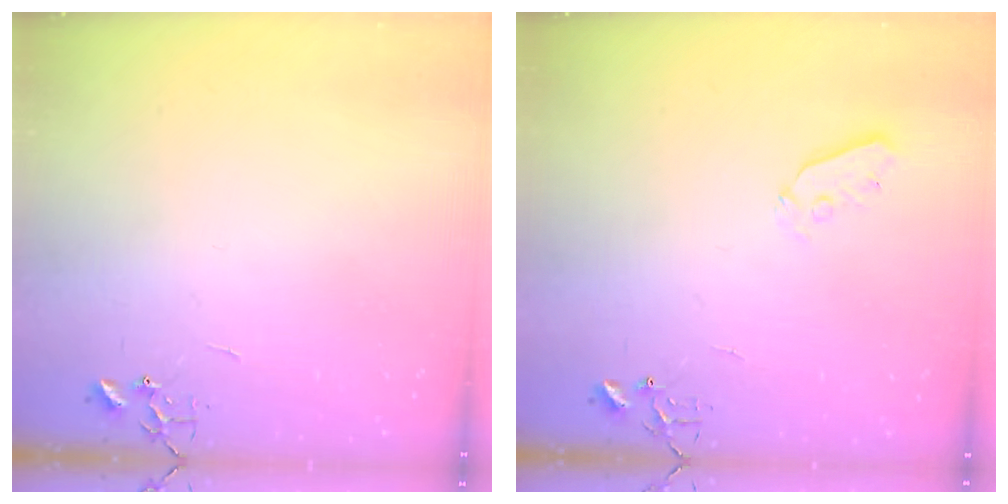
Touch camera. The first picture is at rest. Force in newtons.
{"total": 5.3, "press": 5.2, "slide": 0.6}